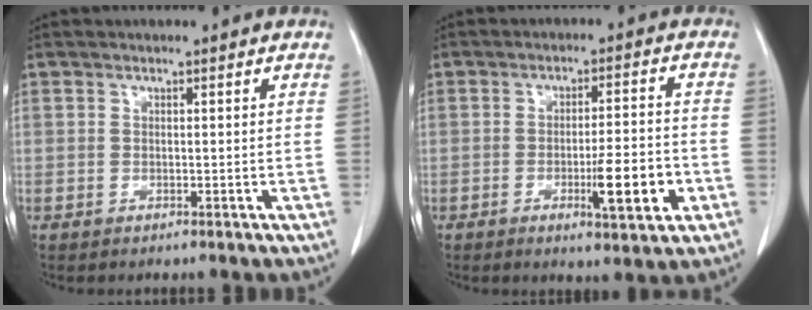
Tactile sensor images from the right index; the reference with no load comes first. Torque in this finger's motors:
{"motor_torque": [0.96, -0.35, 0.33, 0.08]}